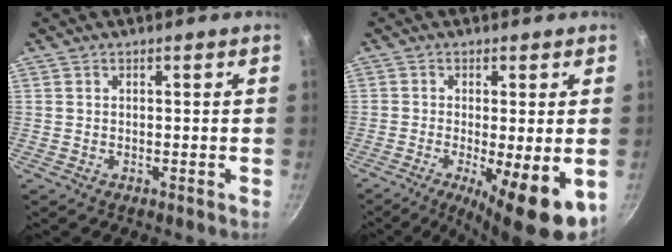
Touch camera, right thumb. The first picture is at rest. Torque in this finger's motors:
{"motor_torque": [-0.08, 0.78, -0.01, -0.21, 0.05]}